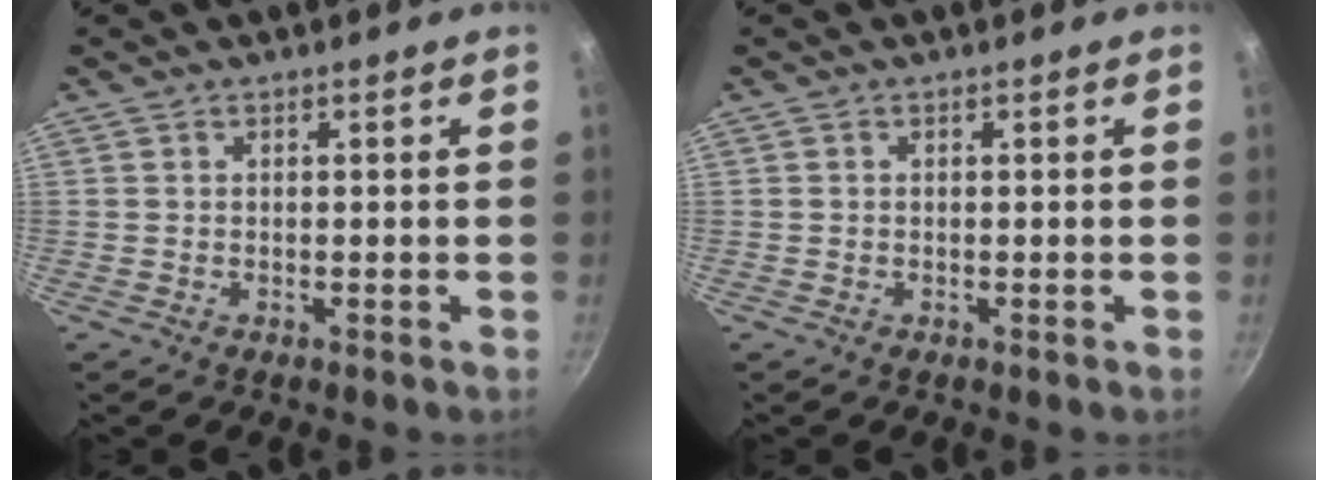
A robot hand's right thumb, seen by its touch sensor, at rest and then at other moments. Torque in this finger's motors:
{"motor_torque": [0.00, -0.25, -0.02, -0.22, -0.03]}